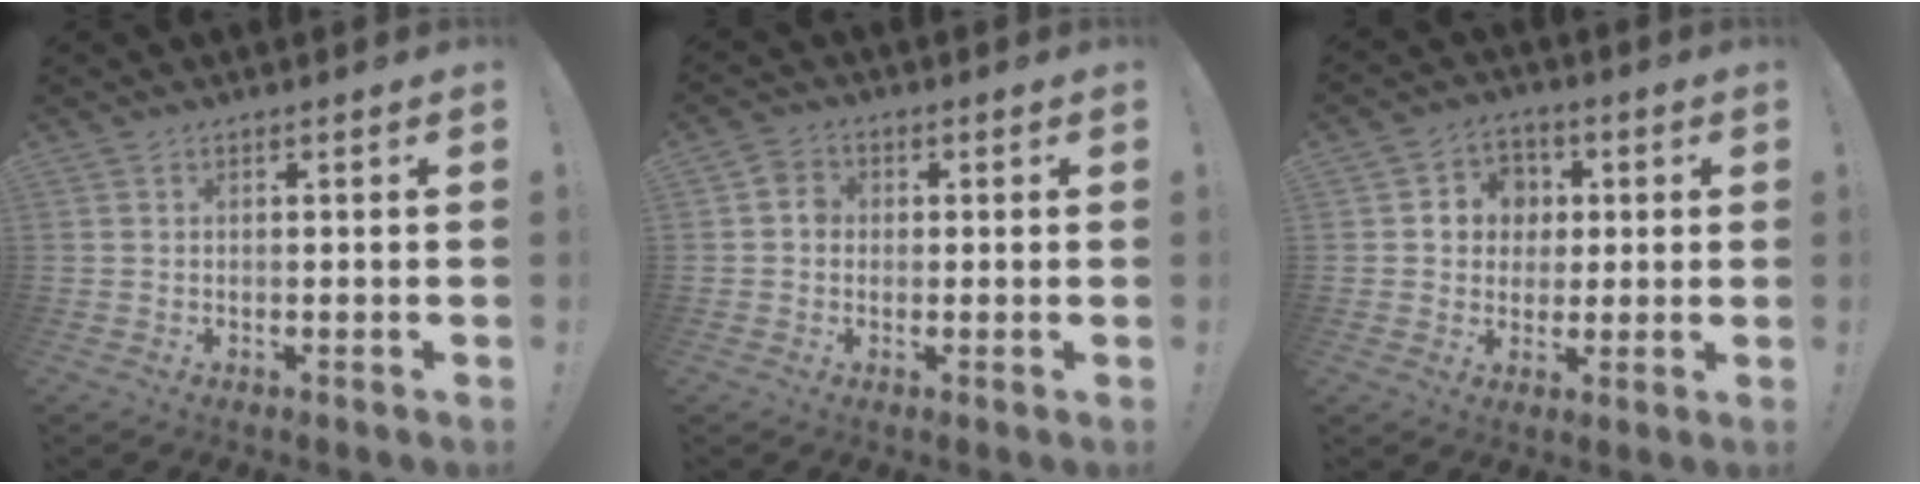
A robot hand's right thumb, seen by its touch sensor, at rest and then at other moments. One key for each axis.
{"total": 4.0, "fx": -0.2, "fy": 3.6, "fz": 1.7, "tx": -0.026, "ty": 0.011, "tz": -0.004}
{"total": 7.7, "fx": 0.3, "fy": 7.5, "fz": 1.7, "tx": -0.018, "ty": 0.001, "tz": 0.009}